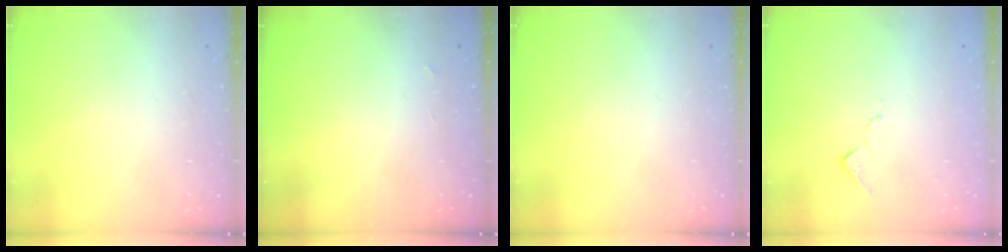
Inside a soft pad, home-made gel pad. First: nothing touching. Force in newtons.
{"total": 2.5, "press": 2.5, "slide": 0.5}
{"total": 0.0}
{"total": 7.3, "press": 7.2, "slide": 0.8}